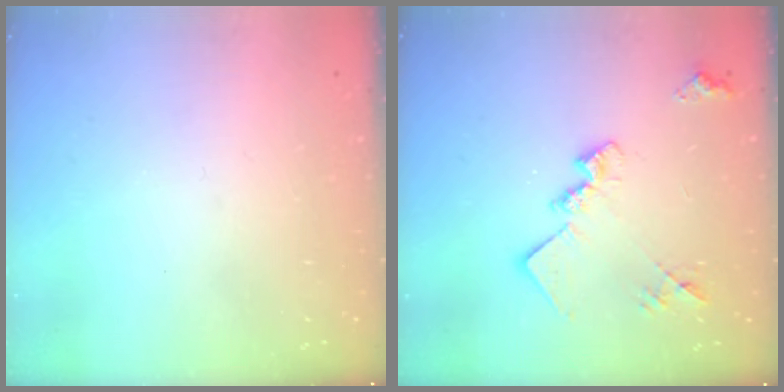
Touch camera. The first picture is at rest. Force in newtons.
{"total": 15.4, "press": 15.3, "slide": 1.0}